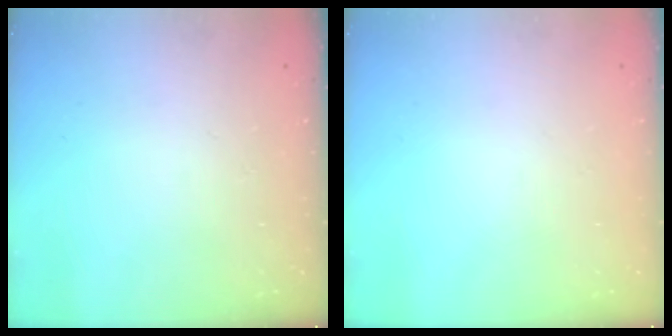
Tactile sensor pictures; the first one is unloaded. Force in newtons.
{"total": 0.0}